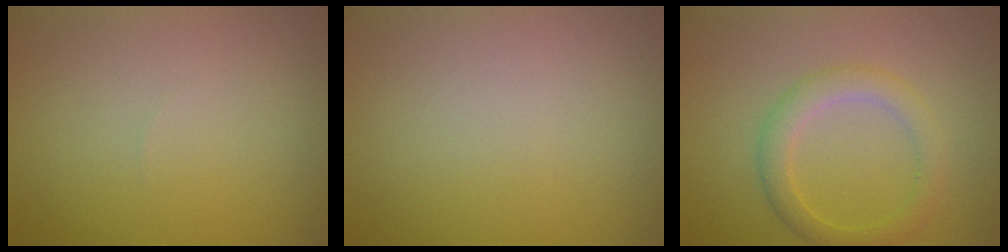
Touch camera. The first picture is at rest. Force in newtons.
{"total": 0.0}
{"total": 2.8, "press": 2.8, "slide": 0.0}